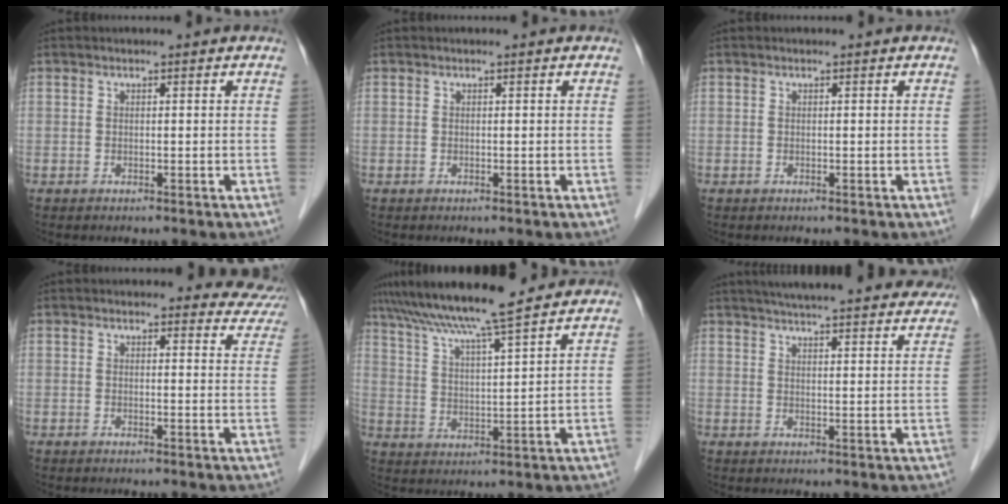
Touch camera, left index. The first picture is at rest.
{"total": 0.0}
{"total": 0.0}
{"total": 6.2, "force": [5.8, 1.9, 0.0], "torque": [0.029, -0.016, 0.031]}
{"total": 13.1, "force": [11.3, -0.3, 6.7], "torque": [-0.122, 0.026, 0.181]}
{"total": 25.4, "force": [23.0, 3.4, 10.0], "torque": [-0.152, -0.012, 0.282]}